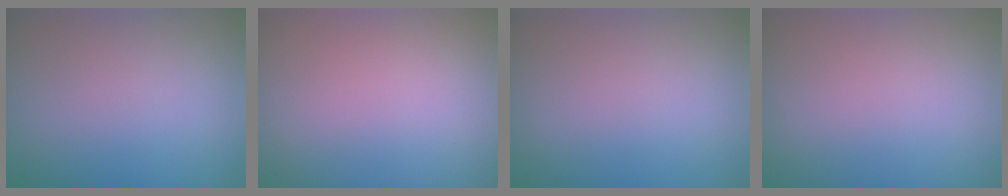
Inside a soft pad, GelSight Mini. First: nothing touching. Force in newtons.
{"total": 0.0}
{"total": 0.0}
{"total": 0.0}